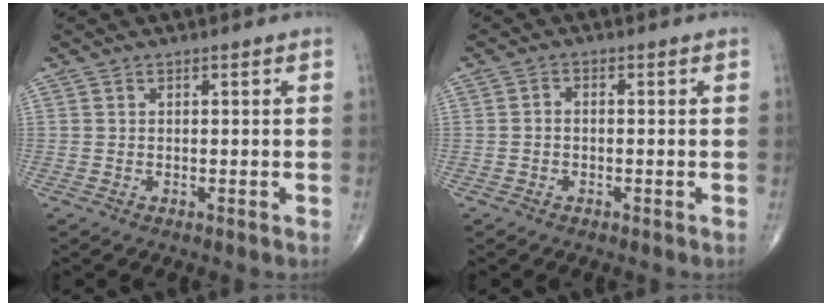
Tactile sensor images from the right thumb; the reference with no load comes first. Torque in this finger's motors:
{"motor_torque": [-0.26, 0.16, -0.18, -0.18, 0.07]}